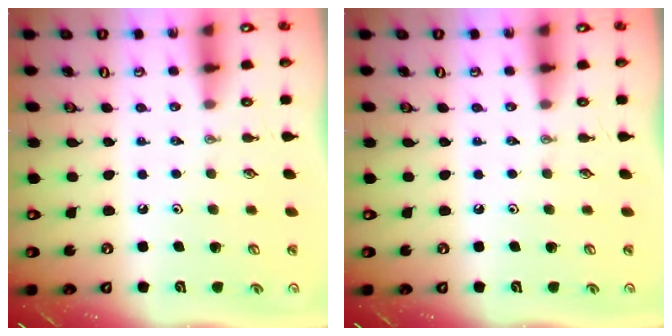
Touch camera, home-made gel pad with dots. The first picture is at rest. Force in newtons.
{"total": 0.0}